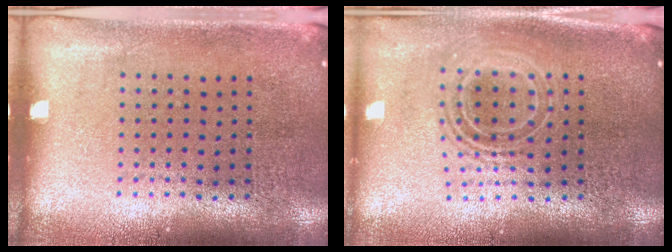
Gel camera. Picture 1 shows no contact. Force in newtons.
{"total": 1.9, "press": 1.5, "slide": 1.2}